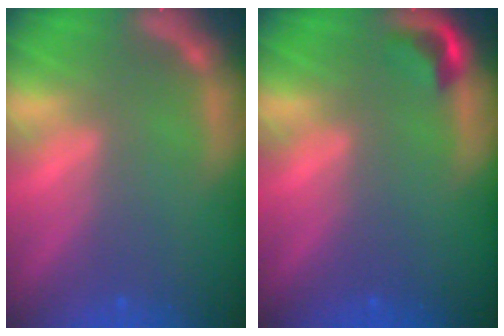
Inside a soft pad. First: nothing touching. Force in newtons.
{"total": 1.9}